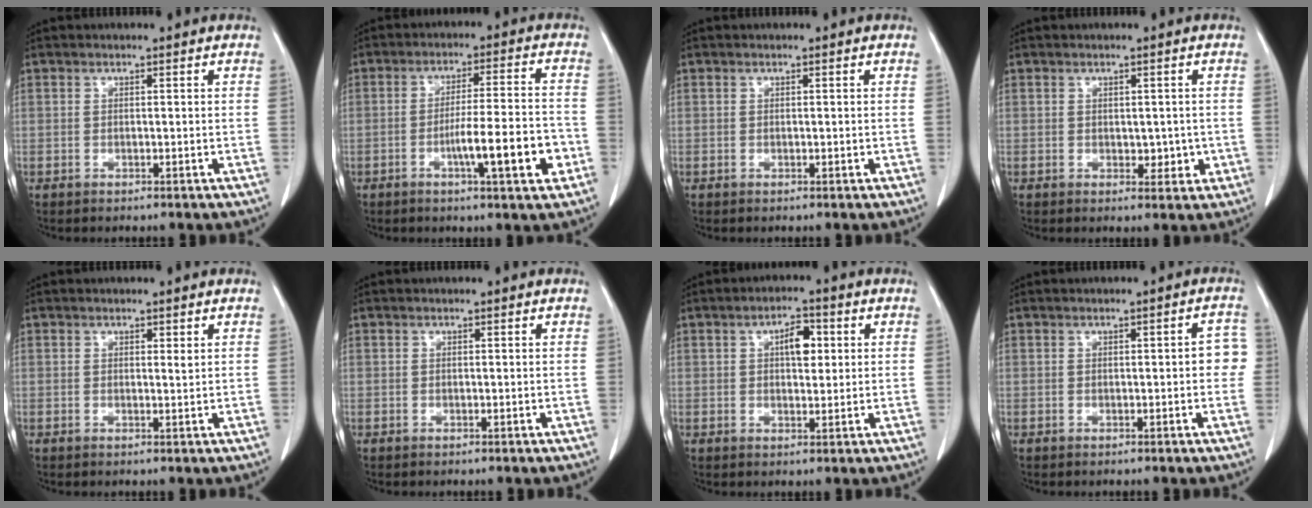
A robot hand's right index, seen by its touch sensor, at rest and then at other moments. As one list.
[{"total": 10.0, "force": [-3.5, 0.6, 9.3], "torque": [-0.144, 0.001, -0.055]}, {"total": 0.0}, {"total": 2.8, "force": [-0.2, 1.8, 2.2], "torque": [-0.021, -0.002, 0.004]}, {"total": 0.6, "force": [0.4, 0.1, 0.5], "torque": [-0.008, -0.003, 0.005]}, {"total": 0.0}, {"total": 4.5, "force": [1.2, 2.0, 3.8], "torque": [-0.059, 0.008, 0.018]}, {"total": 3.1, "force": [-0.1, 1.0, 2.9], "torque": [-0.021, 0.007, -0.005]}]